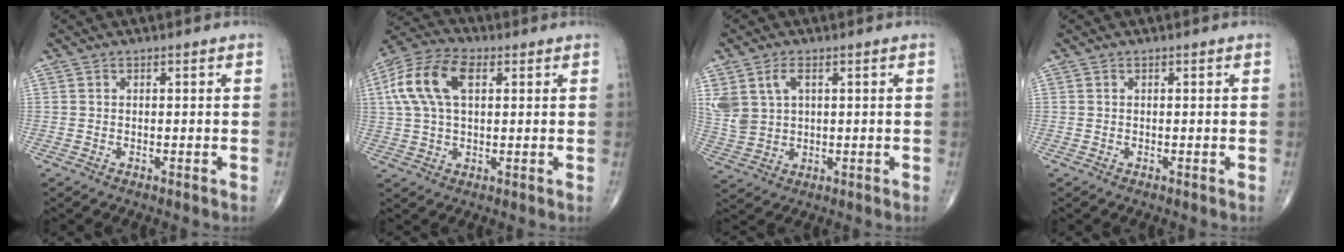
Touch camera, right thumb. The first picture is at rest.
{"total": 12.7, "force": [3.4, 7.0, 10.0], "torque": [-0.211, 0.022, 0.061]}
{"total": 7.5, "force": [2.7, 4.7, 5.1], "torque": [-0.111, -0.001, 0.065]}
{"total": 0.0}